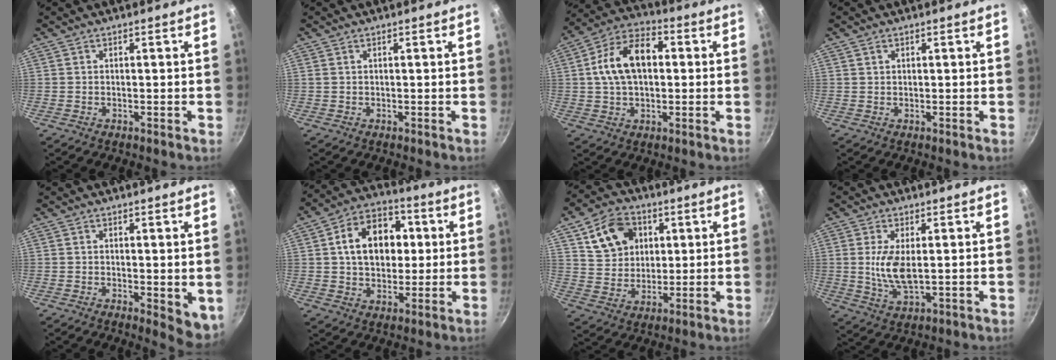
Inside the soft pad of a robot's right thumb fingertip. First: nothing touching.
{"total": 0.0}
{"total": 13.7, "force": [1.6, 8.6, 10.6], "torque": [-0.164, 0.030, 0.013]}
{"total": 0.8, "force": [0.4, 0.5, 0.3], "torque": [-0.007, 0.003, 0.008]}
{"total": 5.7, "force": [0.2, 2.5, 5.1], "torque": [-0.055, -0.007, 0.007]}
{"total": 15.1, "force": [2.6, 11.0, 10.0], "torque": [-0.120, 0.018, 0.031]}
{"total": 12.2, "force": [4.5, 9.4, 6.2], "torque": [-0.087, -0.002, 0.083]}
{"total": 7.2, "force": [0.8, 3.0, 6.5], "torque": [-0.130, -0.010, 0.019]}